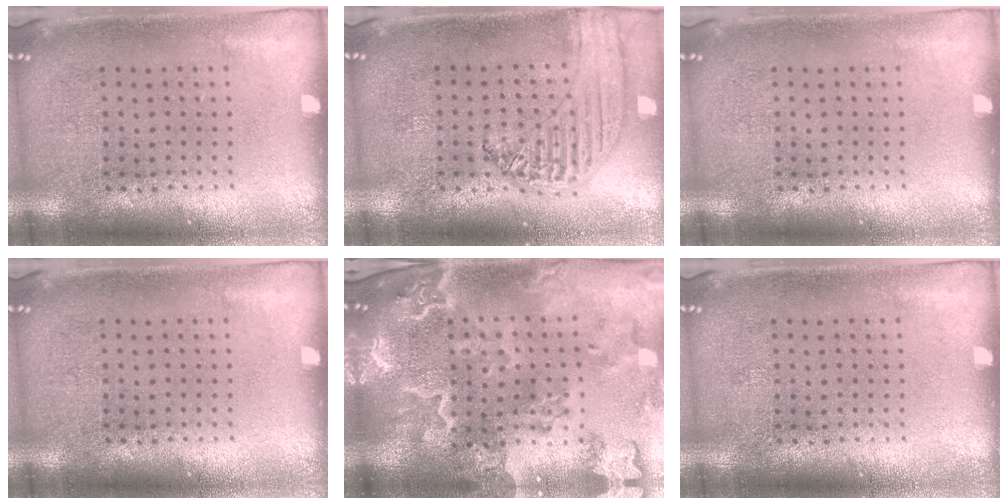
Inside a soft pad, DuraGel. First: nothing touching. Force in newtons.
{"total": 1.2, "press": 1.2, "slide": 0.1}
{"total": 0.0}
{"total": 0.0}
{"total": 4.0, "press": 3.4, "slide": 2.1}
{"total": 0.0}